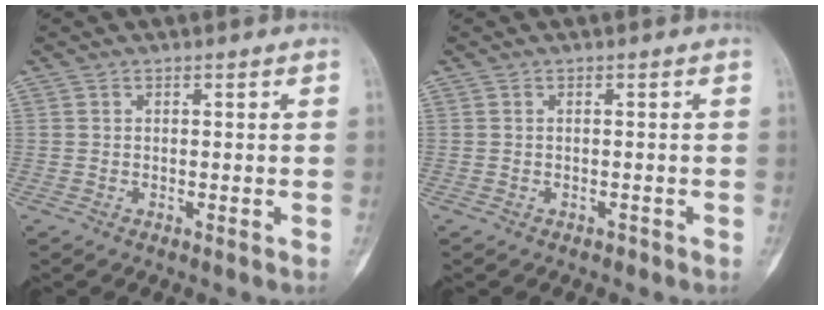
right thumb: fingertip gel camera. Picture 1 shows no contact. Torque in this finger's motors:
{"motor_torque": [0.36, -0.24, 0.18, 0.01, -0.02]}